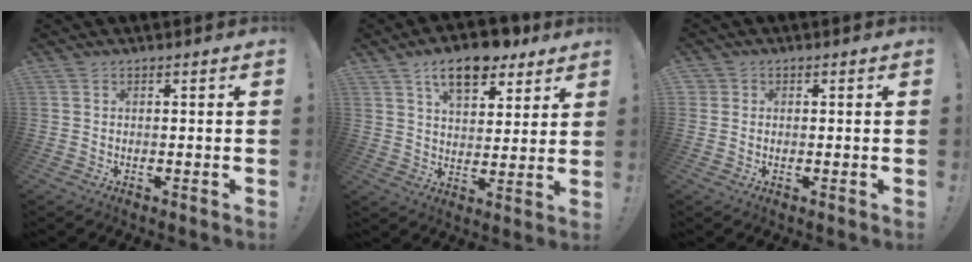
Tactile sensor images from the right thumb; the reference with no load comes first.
{"total": 11.9, "force": [7.8, 6.1, 6.7], "torque": [-0.100, -0.044, 0.137]}
{"total": 1.6, "force": [0.4, 1.5, 0.4], "torque": [-0.009, 0.000, 0.008]}